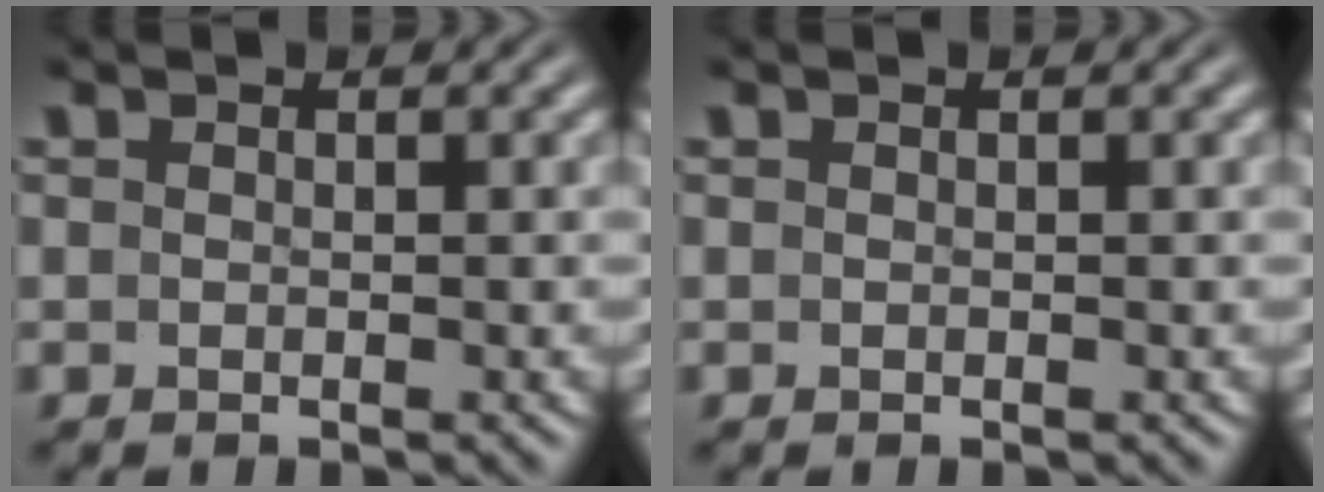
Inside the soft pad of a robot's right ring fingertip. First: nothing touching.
{"total": 0.0}